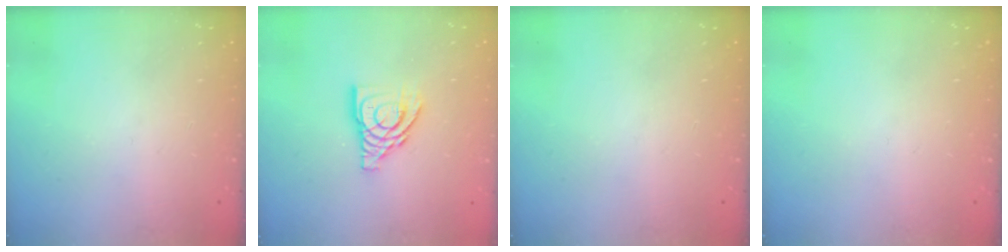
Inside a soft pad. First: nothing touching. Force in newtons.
{"total": 12.4, "press": 12.3, "slide": 1.3}
{"total": 0.0}
{"total": 0.0}